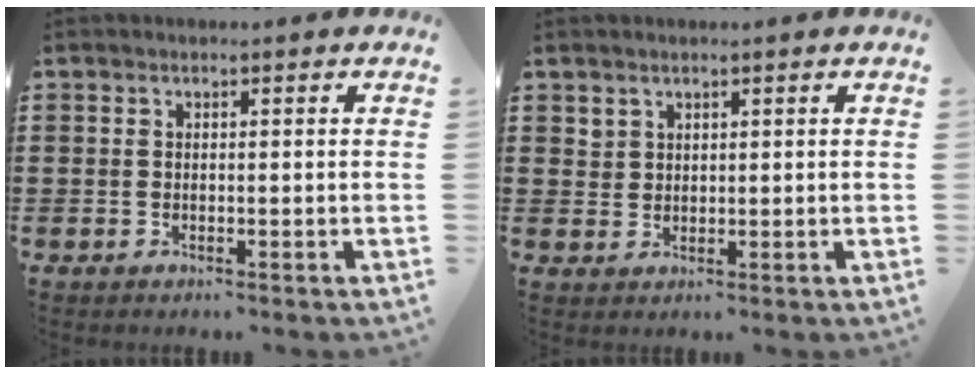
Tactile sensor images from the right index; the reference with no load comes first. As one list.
[{"total": 1.8, "force": [1.4, 1.2, 0.1], "torque": [-0.006, 0.003, 0.029]}]